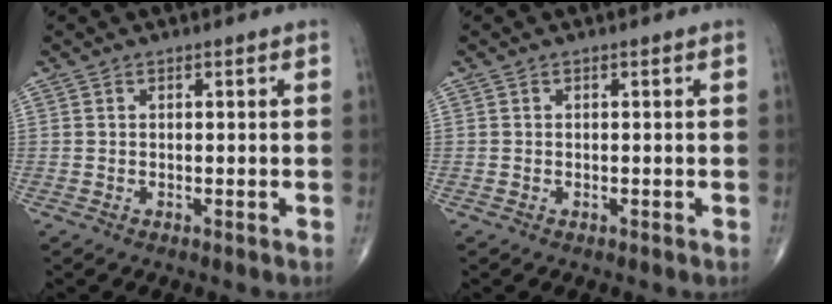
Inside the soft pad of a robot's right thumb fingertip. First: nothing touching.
{"total": 0.0}